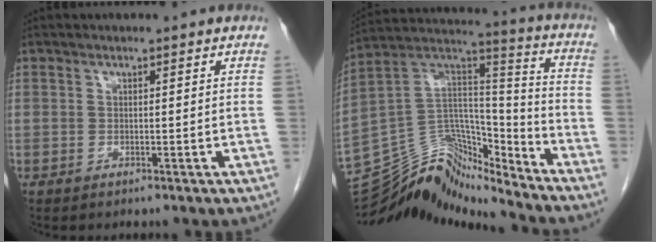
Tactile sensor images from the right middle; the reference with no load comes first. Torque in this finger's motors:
{"motor_torque": [-0.22, -0.27, -0.18, -0.07]}